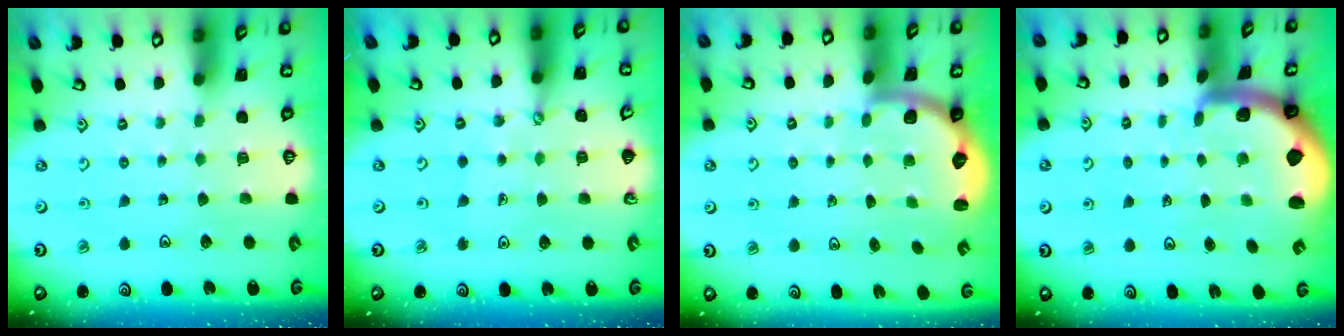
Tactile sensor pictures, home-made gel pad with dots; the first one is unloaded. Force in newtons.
{"total": 0.6, "press": 0.6, "slide": 0.1}
{"total": 2.5, "press": 2.1, "slide": 1.4}
{"total": 2.4, "press": 2.3, "slide": 0.5}